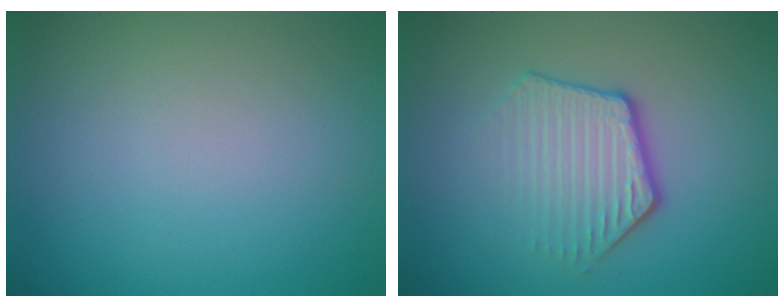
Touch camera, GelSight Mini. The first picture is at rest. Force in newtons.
{"total": 3.9, "press": 2.9, "slide": 2.5}